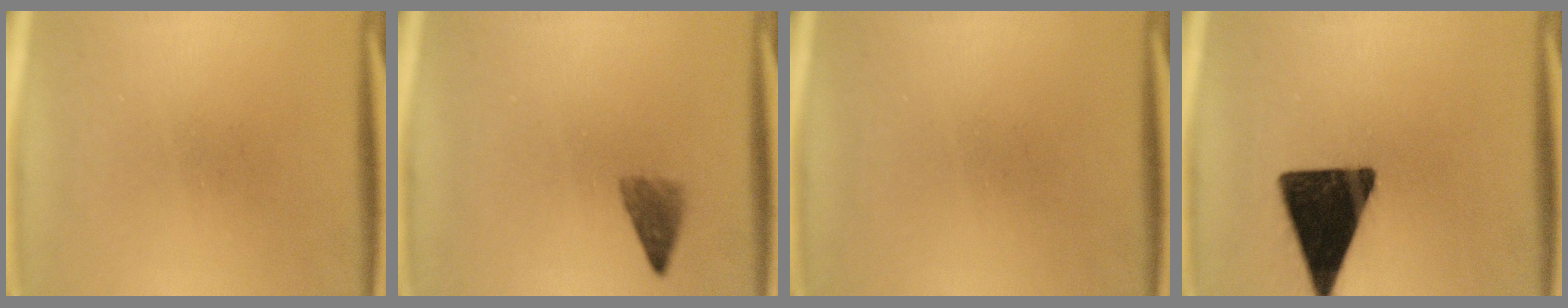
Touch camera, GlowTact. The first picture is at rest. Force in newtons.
{"total": 2.4}
{"total": 0.0}
{"total": 16.6}